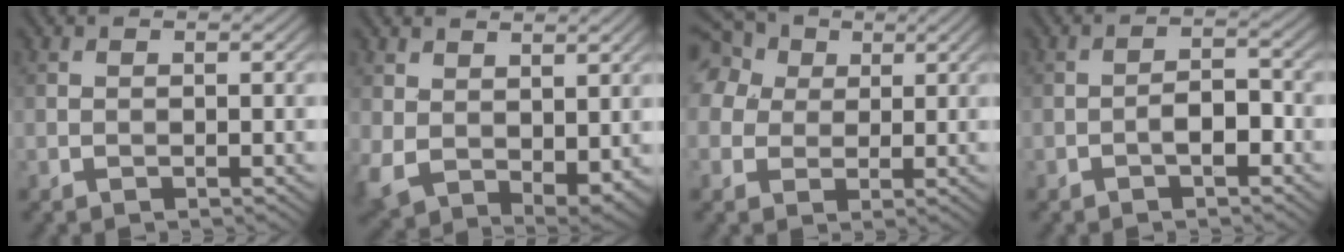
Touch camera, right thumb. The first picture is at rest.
{"total": 7.6, "force": [1.3, 5.3, 5.3], "torque": [-0.140, -0.037, 0.049]}
{"total": 10.3, "force": [4.3, 7.7, 5.3], "torque": [-0.155, 0.047, 0.062]}
{"total": 3.1, "force": [-1.5, 1.2, 2.5], "torque": [-0.037, 0.010, -0.030]}